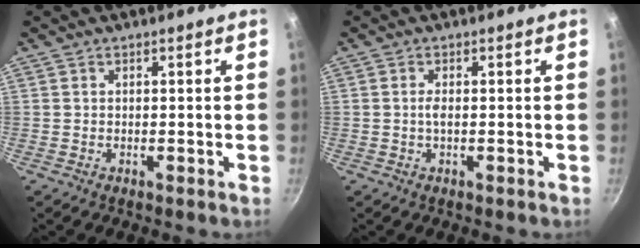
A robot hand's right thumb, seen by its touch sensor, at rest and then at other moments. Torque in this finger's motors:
{"motor_torque": [0.92, 0.29, 0.49, -0.30, 0.03]}